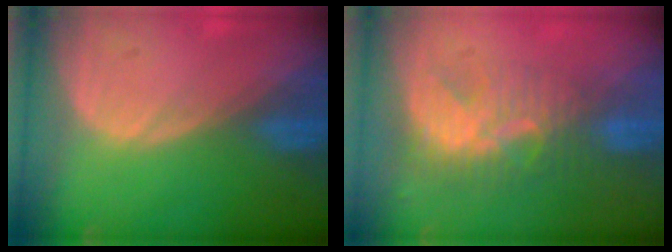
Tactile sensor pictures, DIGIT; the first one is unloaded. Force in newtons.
{"total": 9.0, "press": 7.7, "slide": 4.6}